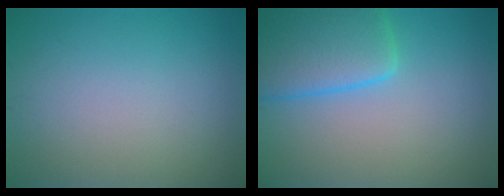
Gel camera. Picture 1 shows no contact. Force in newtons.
{"total": 7.1, "press": 7.1, "slide": 0.4}